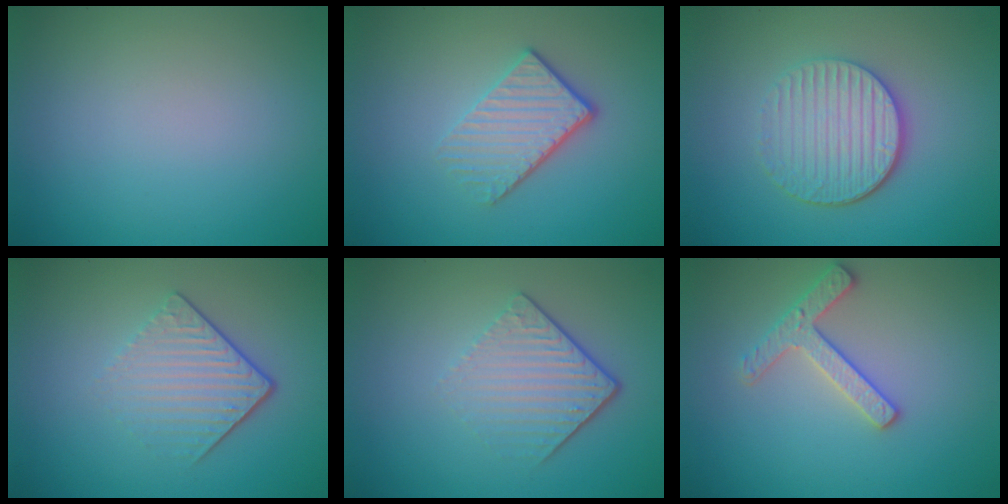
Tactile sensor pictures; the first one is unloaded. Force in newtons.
{"total": 3.8, "press": 2.8, "slide": 2.5}
{"total": 4.5, "press": 3.6, "slide": 2.8}
{"total": 4.3, "press": 2.8, "slide": 3.3}
{"total": 4.3, "press": 2.9, "slide": 3.2}
{"total": 2.5, "press": 2.4, "slide": 0.4}